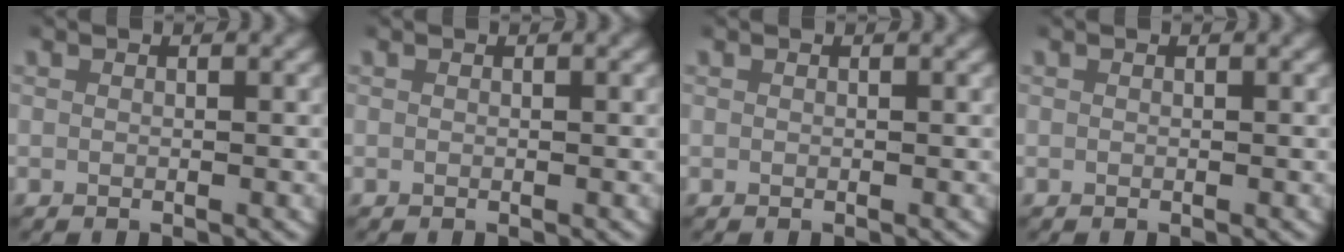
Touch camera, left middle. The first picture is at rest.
{"total": 0.0}
{"total": 0.0}
{"total": 0.0}